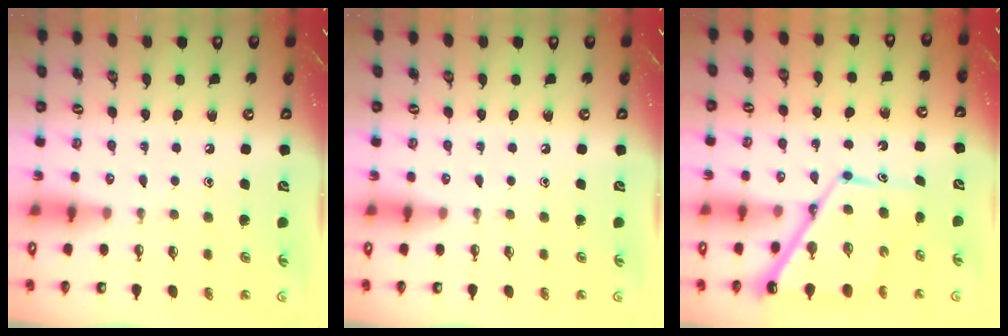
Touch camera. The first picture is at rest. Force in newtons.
{"total": 0.0}
{"total": 13.9, "press": 13.8, "slide": 1.4}